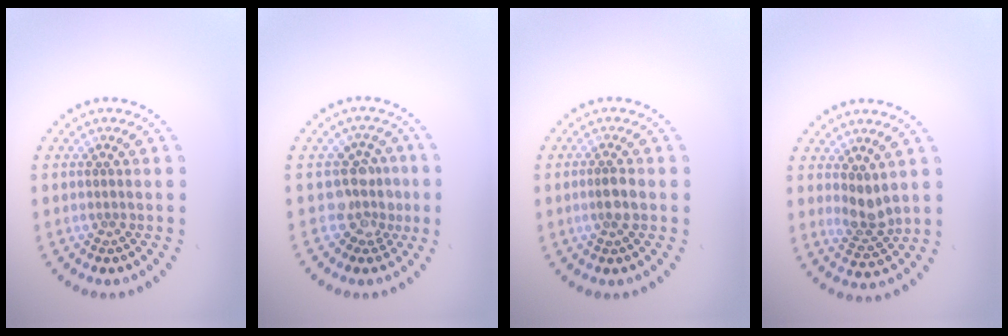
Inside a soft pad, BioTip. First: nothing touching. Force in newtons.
{"total": 3.2, "press": 2.4, "slide": 2.2}
{"total": 1.9, "press": 1.7, "slide": 0.9}
{"total": 2.7, "press": 2.4, "slide": 1.1}